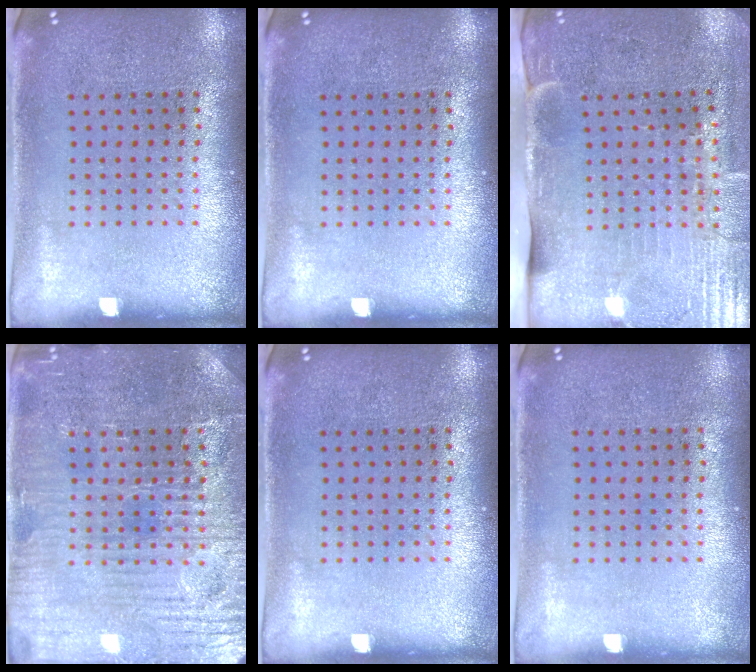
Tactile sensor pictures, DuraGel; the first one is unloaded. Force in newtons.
{"total": 0.0}
{"total": 4.5, "press": 3.7, "slide": 2.5}
{"total": 4.4, "press": 4.2, "slide": 1.1}
{"total": 0.0}
{"total": 0.0}